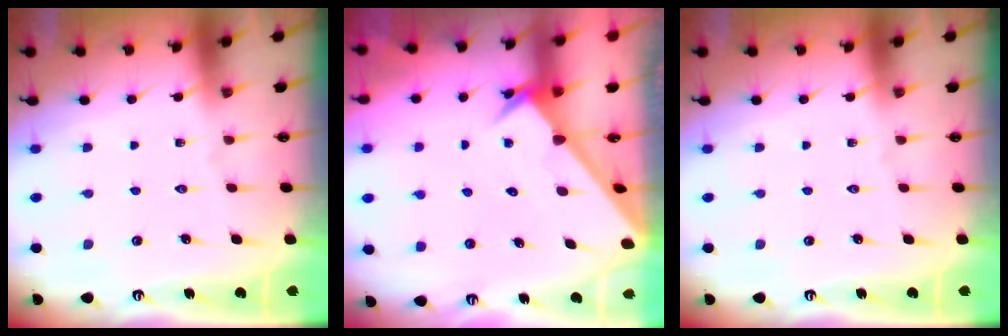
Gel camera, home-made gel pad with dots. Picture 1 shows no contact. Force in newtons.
{"total": 2.9, "press": 2.9, "slide": 0.1}
{"total": 0.0}